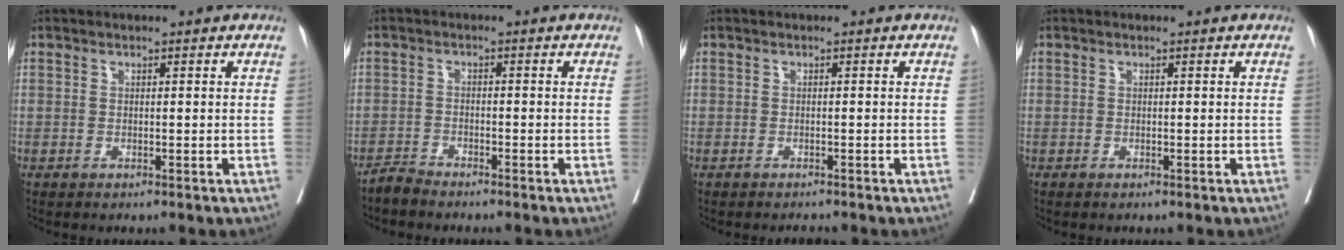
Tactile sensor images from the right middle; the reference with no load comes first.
{"total": 2.0, "force": [-2.0, 0.0, 0.1], "torque": [0.000, -0.007, -0.039]}
{"total": 1.4, "force": [-1.2, 0.4, 0.5], "torque": [-0.011, -0.003, -0.017]}
{"total": 0.0}